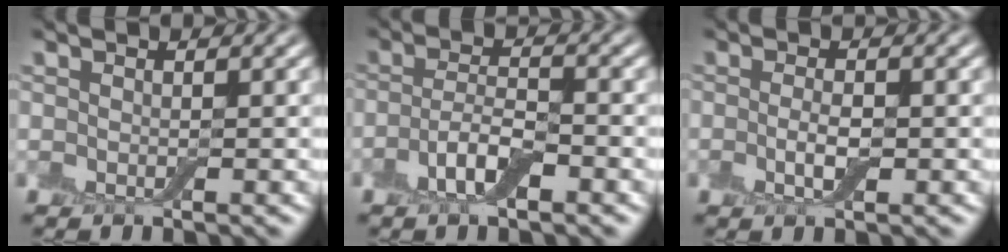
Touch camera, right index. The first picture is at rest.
{"total": 3.4, "force": [-1.5, 1.2, 2.8], "torque": [-0.060, 0.002, -0.034]}
{"total": 2.0, "force": [-0.3, 0.8, 1.8], "torque": [-0.040, -0.004, -0.009]}